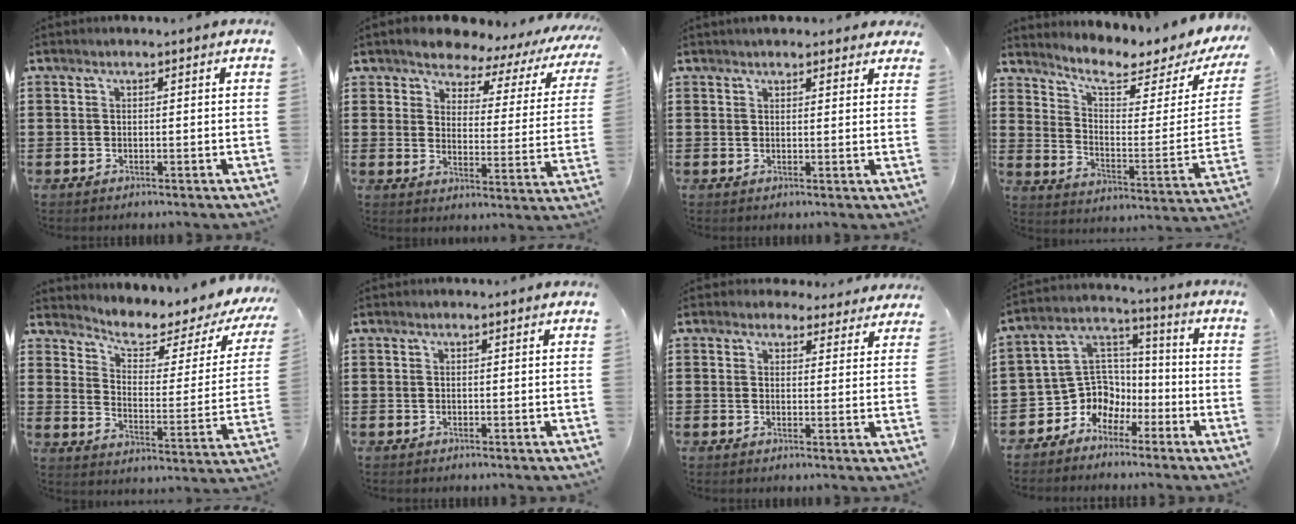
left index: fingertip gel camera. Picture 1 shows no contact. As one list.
[{"total": 4.9, "force": [4.5, 1.6, 1.0], "torque": [-0.042, -0.034, 0.072]}, {"total": 2.2, "force": [2.1, 0.7, 0.5], "torque": [-0.014, 0.004, 0.039]}, {"total": 5.9, "force": [4.5, 1.6, 3.5], "torque": [-0.070, -0.040, 0.065]}, {"total": 4.0, "force": [3.0, 1.5, 2.1], "torque": [-0.055, -0.027, 0.041]}, {"total": 0.0}, {"total": 3.1, "force": [2.8, 1.2, 0.5], "torque": [-0.012, -0.007, 0.052]}, {"total": 7.2, "force": [-3.6, 6.1, 1.0], "torque": [-0.053, -0.007, -0.072]}]